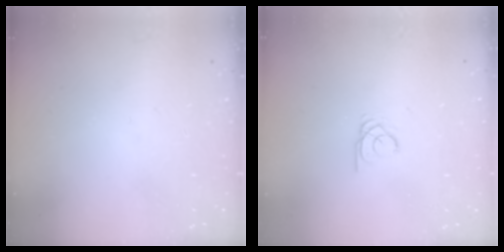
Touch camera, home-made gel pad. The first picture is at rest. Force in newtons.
{"total": 1.9, "press": 1.9, "slide": 0.1}